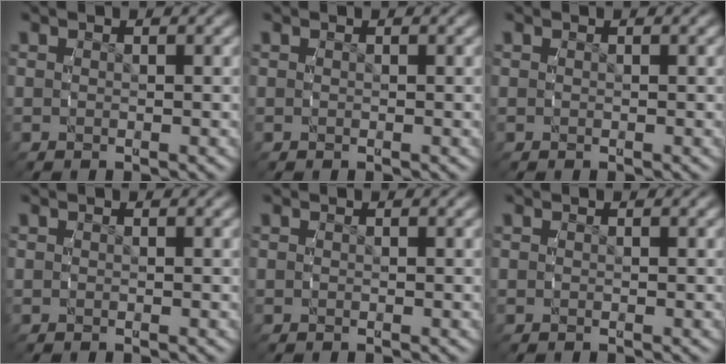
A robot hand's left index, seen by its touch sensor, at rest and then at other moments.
{"total": 0.0}
{"total": 0.0}
{"total": 0.0}
{"total": 0.0}
{"total": 0.0}